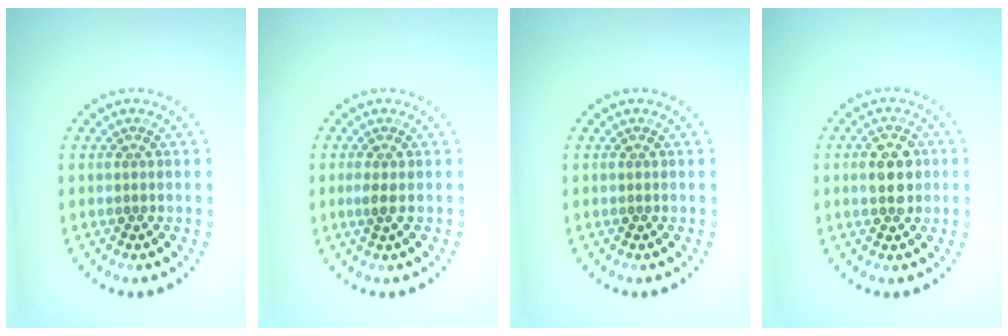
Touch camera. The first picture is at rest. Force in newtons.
{"total": 0.9, "press": 0.8, "slide": 0.5}
{"total": 0.0}
{"total": 2.9, "press": 2.9, "slide": 0.2}